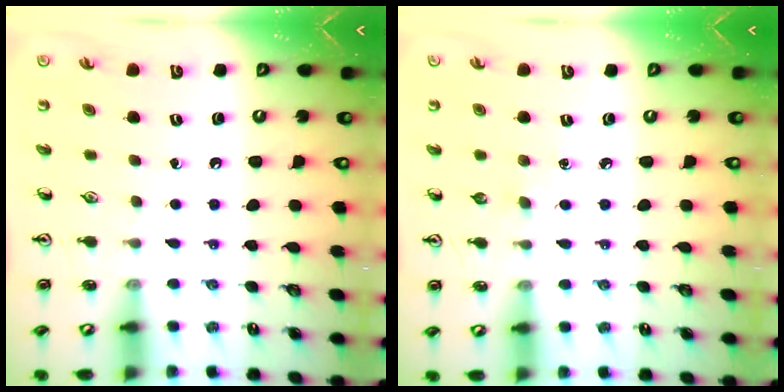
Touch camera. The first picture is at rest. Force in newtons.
{"total": 2.9, "press": 2.9, "slide": 0.4}